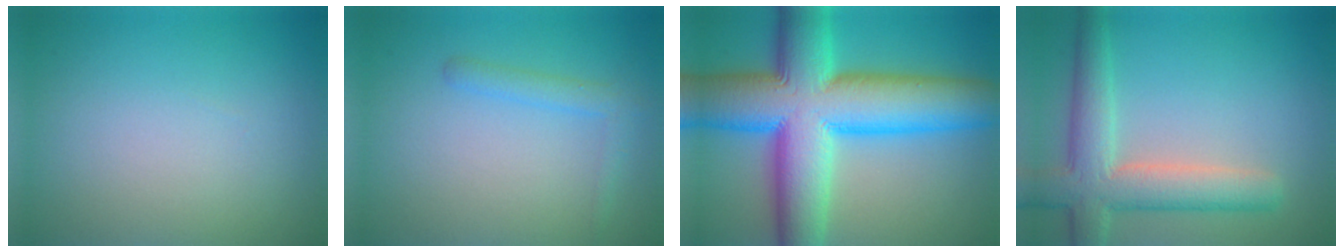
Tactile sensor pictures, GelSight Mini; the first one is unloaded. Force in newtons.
{"total": 1.7, "press": 1.7, "slide": 0.1}
{"total": 15.4, "press": 15.4, "slide": 0.3}
{"total": 6.1, "press": 6.1, "slide": 0.7}